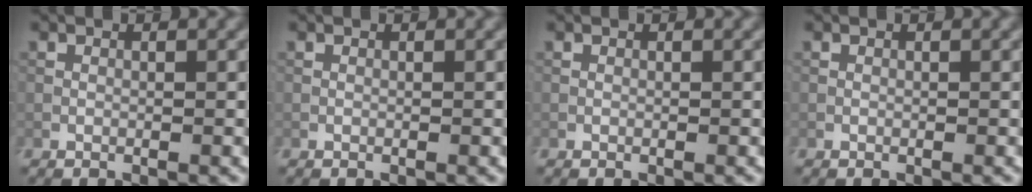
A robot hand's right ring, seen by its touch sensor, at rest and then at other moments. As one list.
[{"total": 0.0}, {"total": 0.0}, {"total": 0.0}]